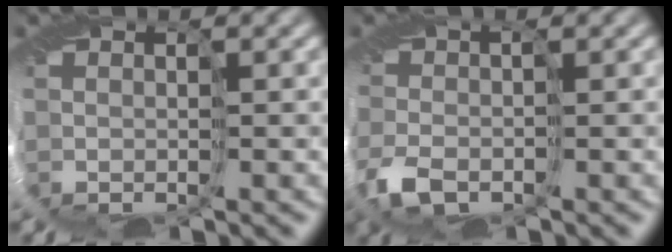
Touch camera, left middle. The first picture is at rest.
{"total": 3.7, "force": [-1.9, 2.2, 2.4], "torque": [-0.061, -0.004, -0.043]}